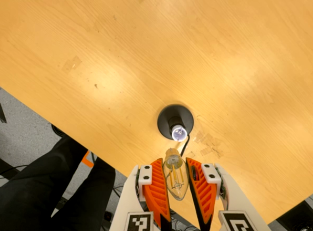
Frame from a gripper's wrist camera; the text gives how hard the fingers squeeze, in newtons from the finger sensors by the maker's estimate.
{"total": 12.8, "left": 14.1, "right": 11.5}